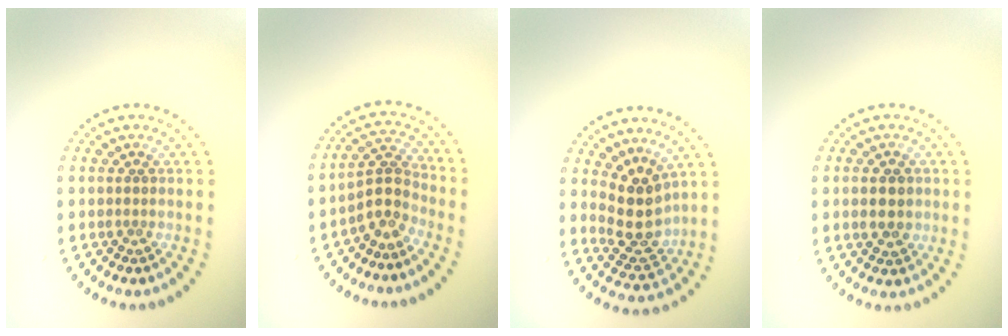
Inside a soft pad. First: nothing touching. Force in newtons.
{"total": 2.9, "press": 2.2, "slide": 1.9}
{"total": 4.0, "press": 3.5, "slide": 1.9}
{"total": 2.4, "press": 2.4, "slide": 0.1}